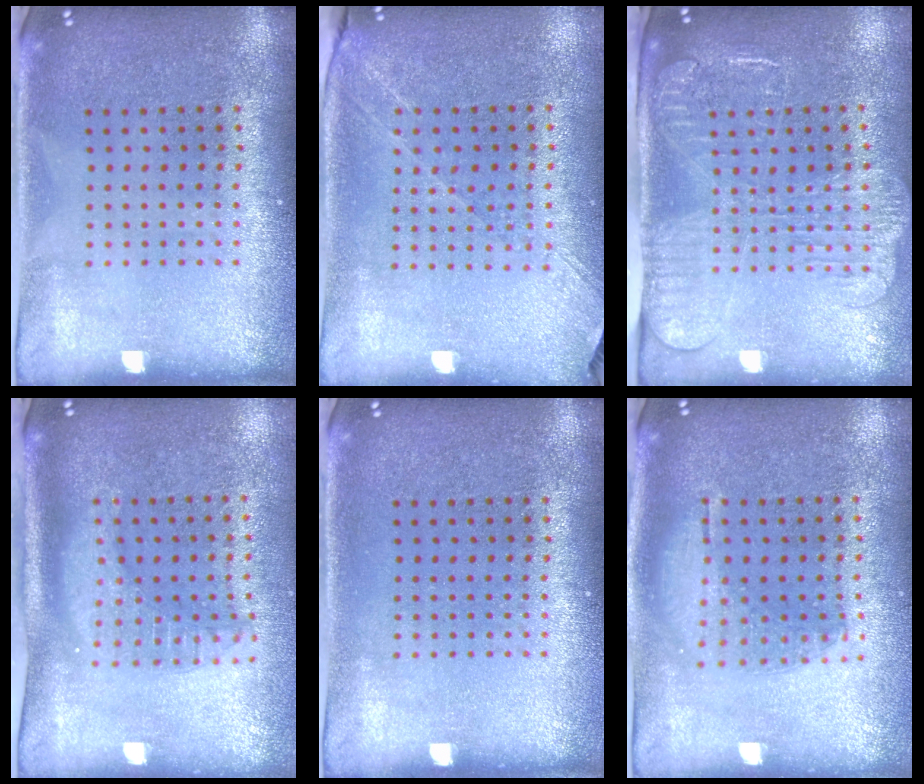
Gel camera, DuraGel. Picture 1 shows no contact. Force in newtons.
{"total": 1.3, "press": 1.2, "slide": 0.5}
{"total": 2.5, "press": 2.0, "slide": 1.4}
{"total": 1.9, "press": 1.5, "slide": 1.1}
{"total": 0.0}
{"total": 1.1, "press": 1.0, "slide": 0.4}